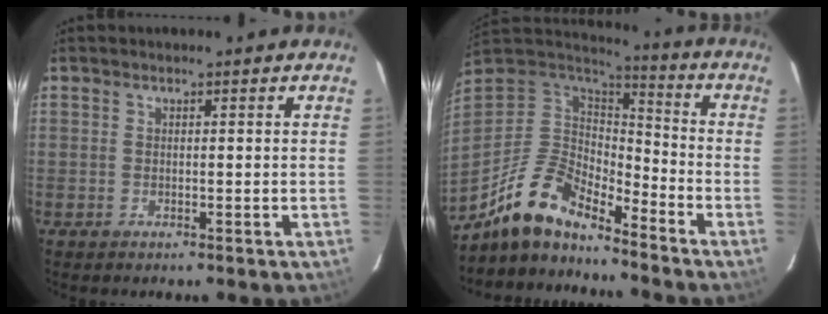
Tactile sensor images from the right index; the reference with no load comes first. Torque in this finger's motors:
{"motor_torque": [1.04, -1.10, 0.22, 0.06]}